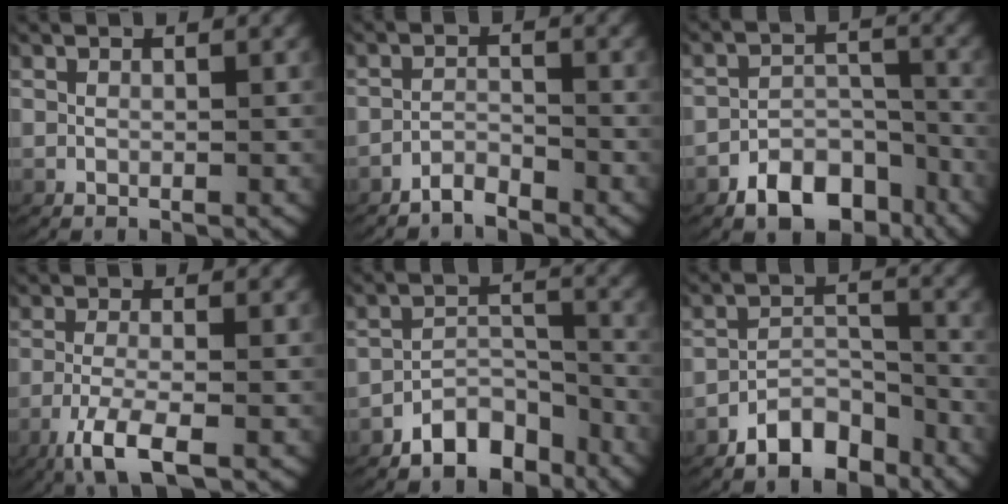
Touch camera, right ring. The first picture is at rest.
{"total": 2.5, "force": [-2.4, 0.7, 0.4], "torque": [-0.010, -0.005, -0.046]}
{"total": 6.7, "force": [-4.8, 3.8, 2.5], "torque": [-0.033, -0.012, -0.079]}
{"total": 5.1, "force": [-2.9, 1.5, 3.9], "torque": [-0.096, -0.027, -0.036]}
{"total": 5.2, "force": [-3.9, 2.7, 2.1], "torque": [-0.025, -0.007, -0.068]}
{"total": 4.9, "force": [-3.9, 2.3, 2.0], "torque": [-0.021, -0.005, -0.069]}